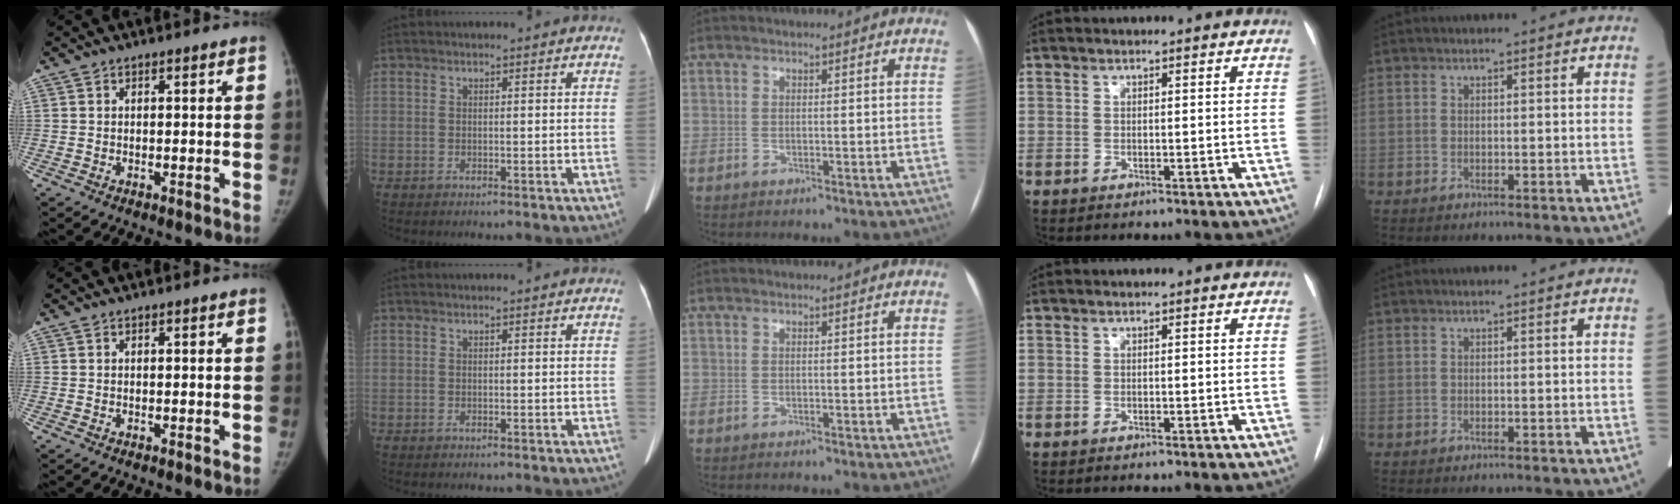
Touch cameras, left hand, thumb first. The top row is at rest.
{}